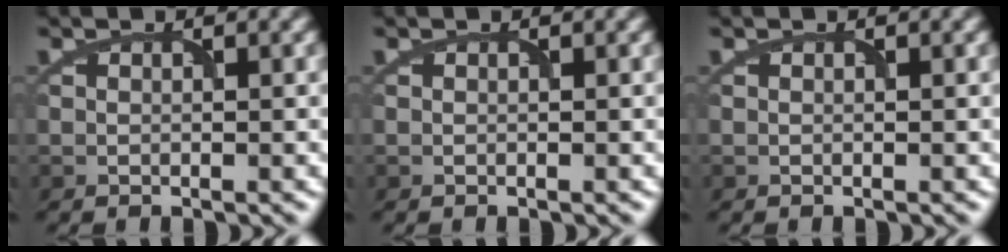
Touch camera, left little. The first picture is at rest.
{"total": 0.0}
{"total": 0.0}